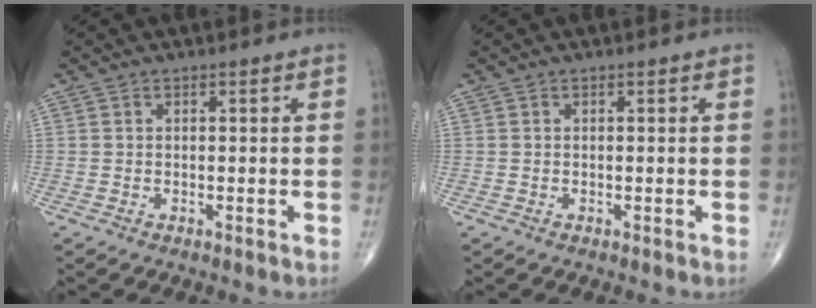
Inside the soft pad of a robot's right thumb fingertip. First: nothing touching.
{"total": 0.0}